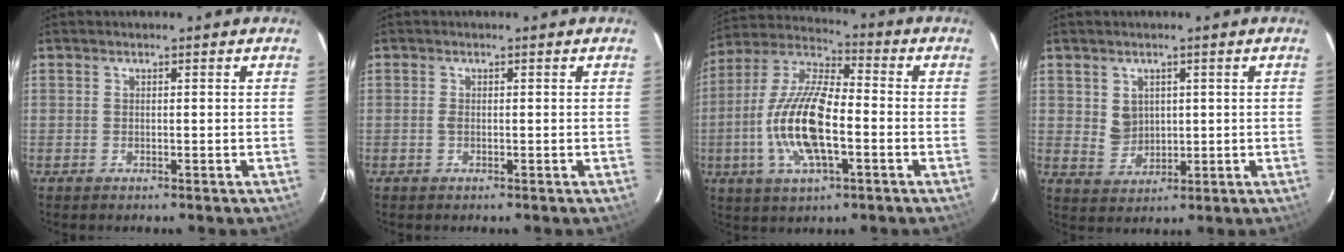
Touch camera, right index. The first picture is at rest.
{"total": 0.7, "force": [-0.1, 0.4, 0.6], "torque": [-0.014, 0.000, -0.003]}
{"total": 16.5, "force": [-3.7, 5.9, 15.0], "torque": [-0.307, -0.002, -0.077]}
{"total": 4.4, "force": [1.2, 3.8, 1.8], "torque": [-0.031, 0.003, 0.035]}